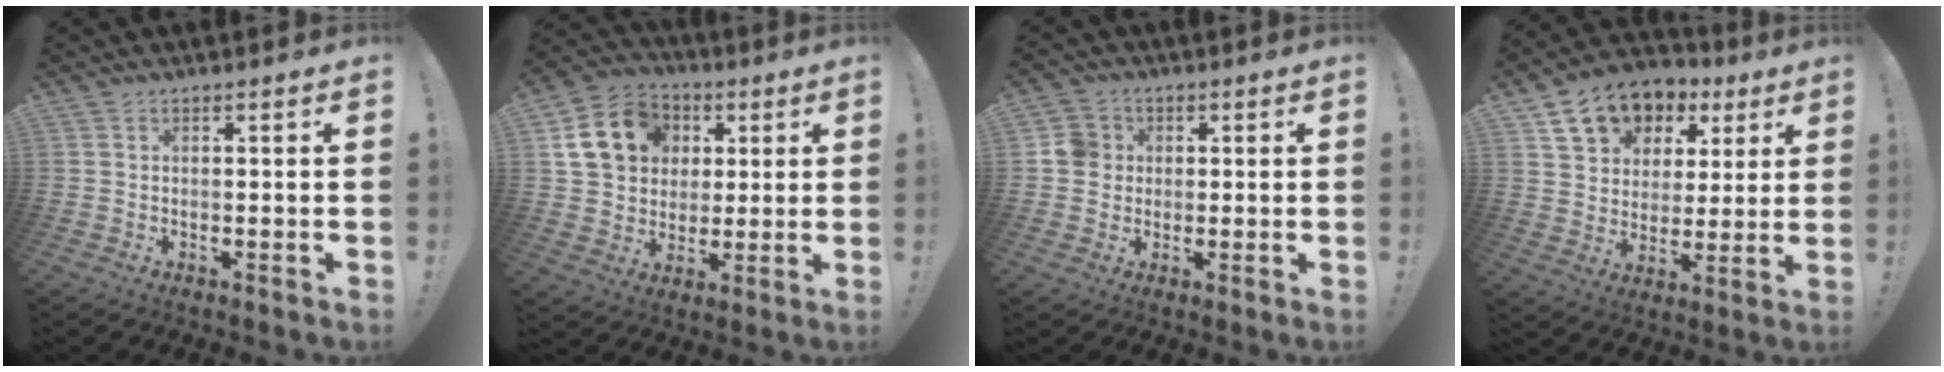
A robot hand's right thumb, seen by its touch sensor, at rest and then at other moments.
{"total": 15.8, "force": [5.1, 13.1, 7.2], "torque": [-0.100, -0.005, 0.110]}
{"total": 2.9, "force": [0.3, 2.7, 1.0], "torque": [-0.004, 0.003, 0.004]}
{"total": 13.7, "force": [7.5, 9.8, 6.0], "torque": [-0.086, -0.038, 0.144]}